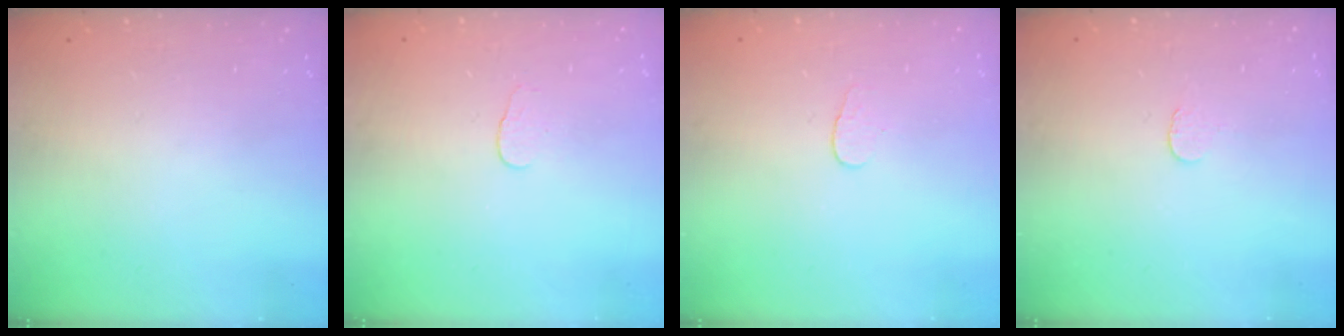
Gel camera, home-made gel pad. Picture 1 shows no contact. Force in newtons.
{"total": 3.8, "press": 3.8, "slide": 0.3}
{"total": 4.1, "press": 4.1, "slide": 0.3}
{"total": 3.2, "press": 3.1, "slide": 0.3}